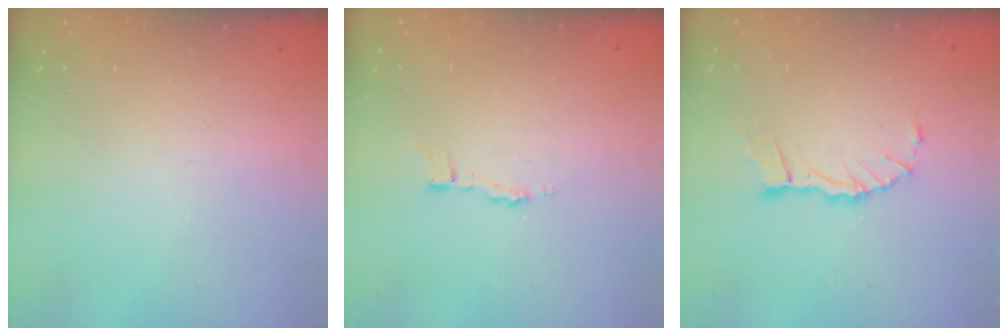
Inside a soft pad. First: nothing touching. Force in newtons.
{"total": 2.9, "press": 2.9, "slide": 0.3}
{"total": 9.2, "press": 9.2, "slide": 0.6}